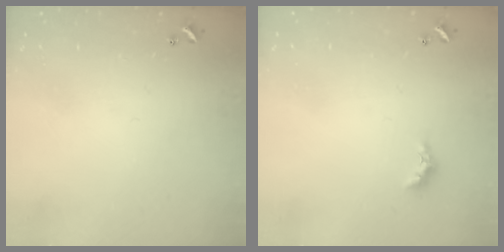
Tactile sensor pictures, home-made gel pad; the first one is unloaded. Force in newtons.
{"total": 2.6, "press": 2.5, "slide": 0.6}